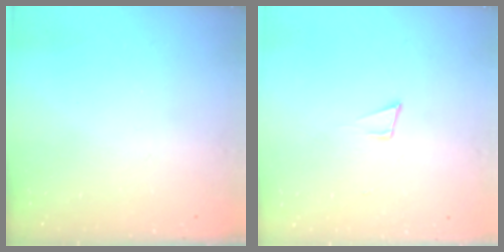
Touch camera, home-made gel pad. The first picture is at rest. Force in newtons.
{"total": 4.8, "press": 3.6, "slide": 3.2}